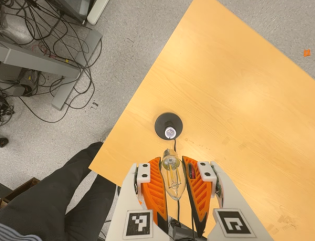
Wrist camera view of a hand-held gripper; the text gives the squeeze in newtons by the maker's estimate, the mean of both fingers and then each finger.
{"total": 22.8, "left": 24.6, "right": 20.9}